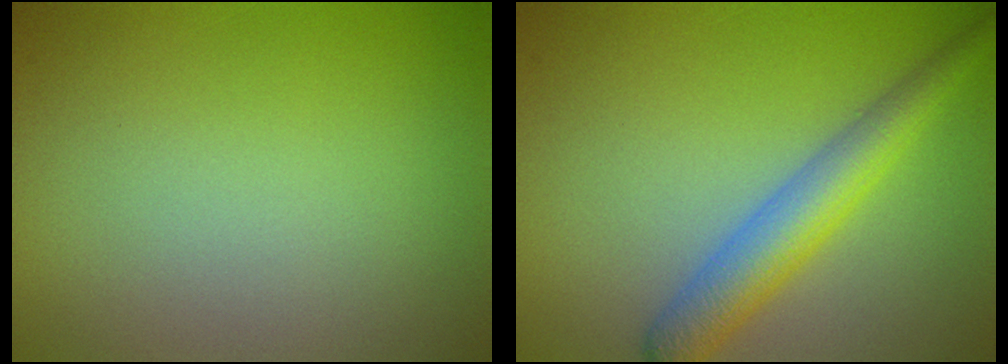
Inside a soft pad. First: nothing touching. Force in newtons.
{"total": 4.4, "press": 4.4, "slide": 0.2}